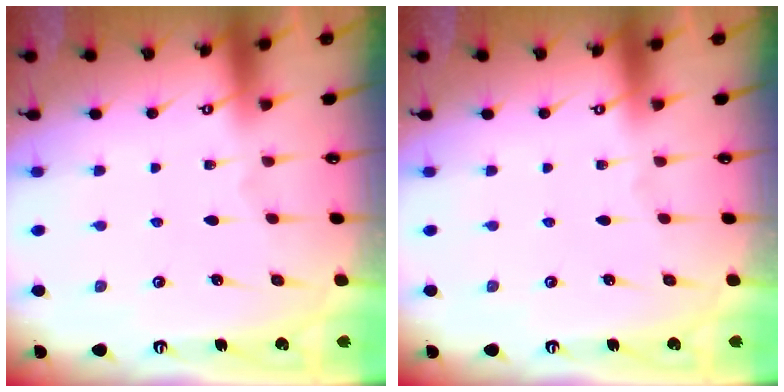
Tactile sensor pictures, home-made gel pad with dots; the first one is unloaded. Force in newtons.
{"total": 0.0}